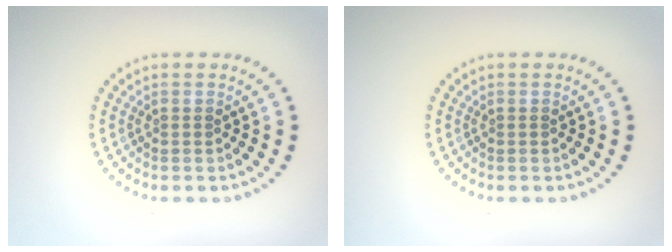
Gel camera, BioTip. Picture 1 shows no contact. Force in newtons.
{"total": 0.0}